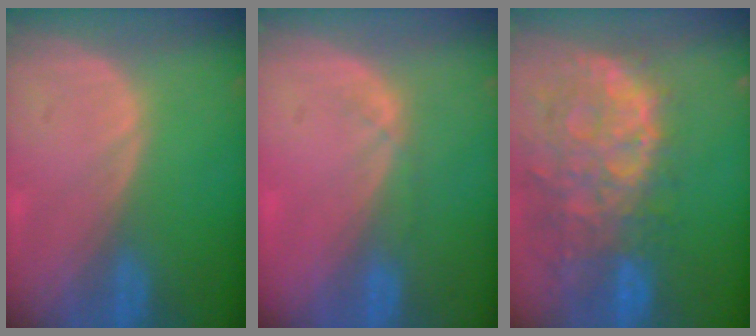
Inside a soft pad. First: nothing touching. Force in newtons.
{"total": 1.7, "press": 1.5, "slide": 0.8}
{"total": 13.6, "press": 11.0, "slide": 7.9}